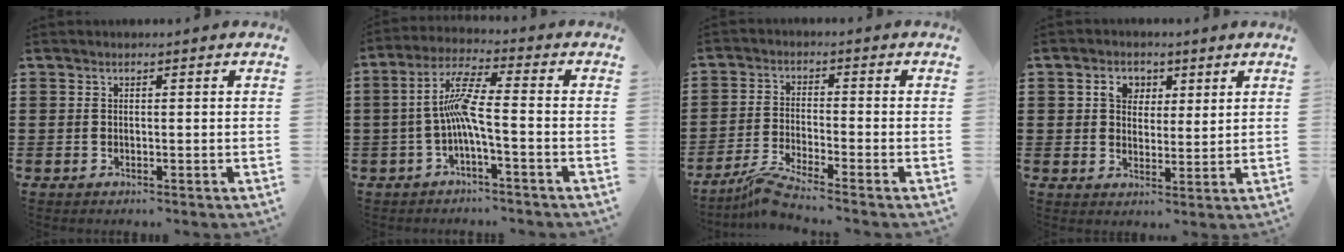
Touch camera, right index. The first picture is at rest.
{"total": 7.4, "force": [-1.5, 0.7, 7.2], "torque": [-0.152, -0.004, -0.035]}
{"total": 4.4, "force": [-3.9, -0.1, 2.2], "torque": [-0.058, -0.012, -0.076]}
{"total": 3.7, "force": [1.8, 2.8, 1.6], "torque": [-0.046, 0.011, 0.030]}